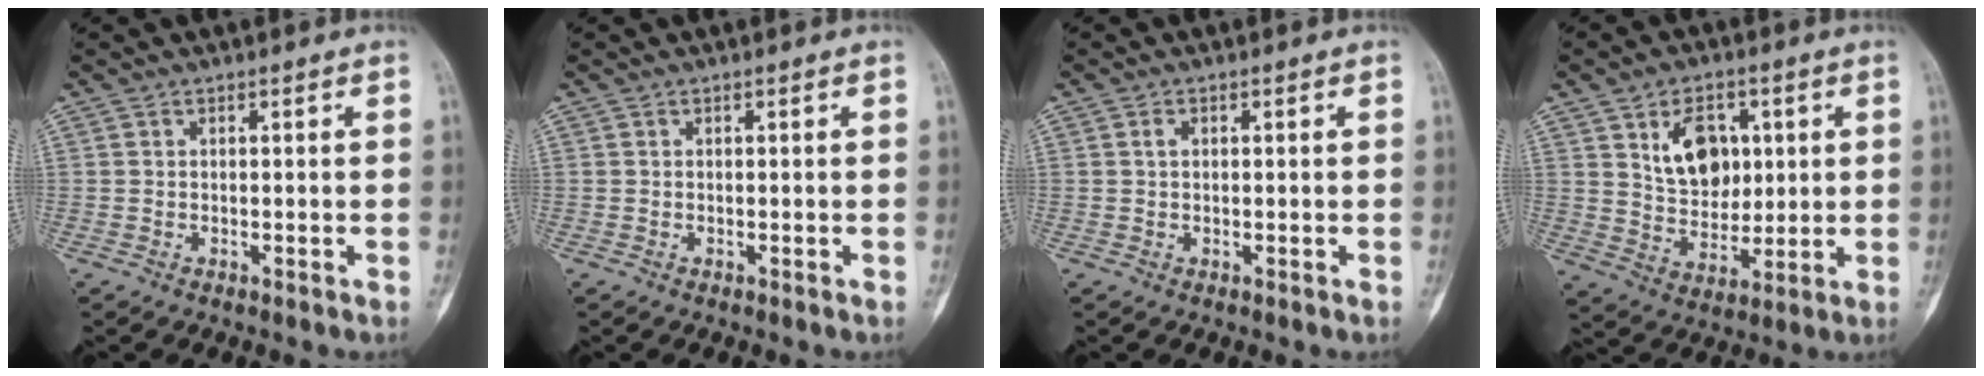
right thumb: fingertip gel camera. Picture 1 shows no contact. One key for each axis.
{"total": 0.0}
{"total": 1.1, "fx": 0.3, "fy": 0.7, "fz": 0.8, "tx": -0.011, "ty": 0.004, "tz": 0.005}
{"total": 11.0, "fx": 3.5, "fy": 7.6, "fz": 7.1, "tx": -0.078, "ty": -0.020, "tz": 0.068}